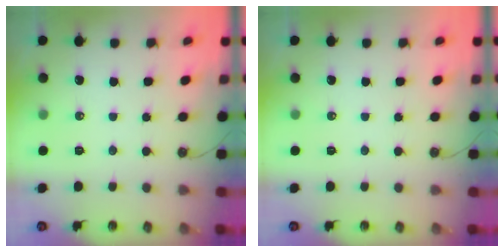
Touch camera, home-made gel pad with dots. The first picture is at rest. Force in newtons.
{"total": 0.0}